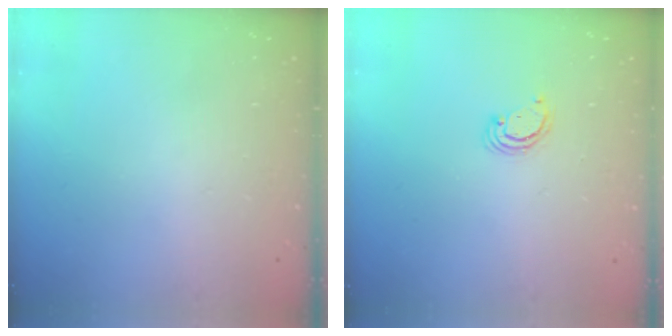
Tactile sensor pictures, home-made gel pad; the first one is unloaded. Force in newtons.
{"total": 3.1, "press": 3.1, "slide": 0.2}